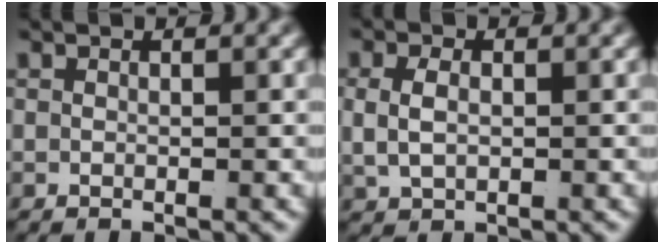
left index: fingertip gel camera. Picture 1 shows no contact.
{"total": 2.4, "force": [0.2, 1.6, 1.8], "torque": [-0.045, -0.006, 0.015]}